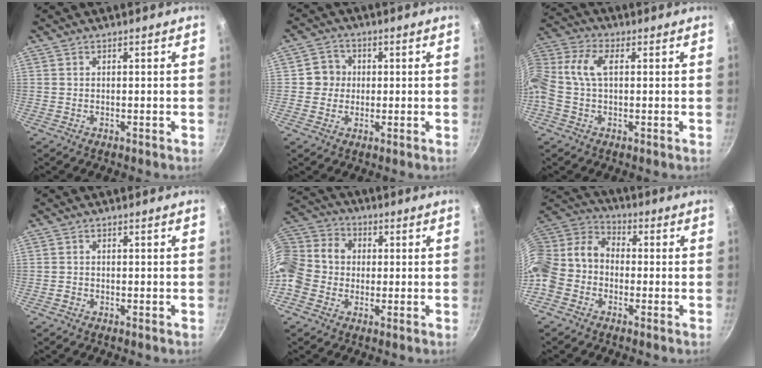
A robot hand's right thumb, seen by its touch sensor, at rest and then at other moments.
{"total": 4.8, "force": [0.2, 4.7, 1.2], "torque": [0.010, 0.009, -0.003]}
{"total": 11.9, "force": [1.3, 6.8, 9.6], "torque": [-0.239, 0.029, 0.025]}
{"total": 0.6, "force": [-0.3, 0.3, 0.5], "torque": [-0.011, -0.002, -0.007]}
{"total": 14.8, "force": [-0.3, 11.9, 8.7], "torque": [-0.185, 0.037, -0.013]}
{"total": 16.7, "force": [-3.4, 13.1, 9.8], "torque": [-0.226, 0.059, -0.073]}